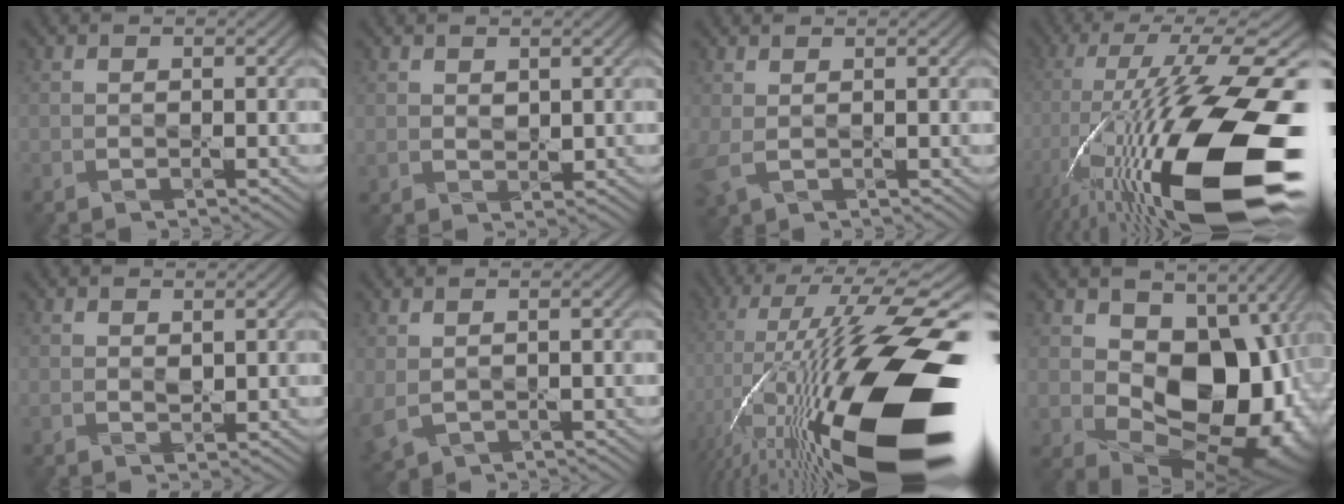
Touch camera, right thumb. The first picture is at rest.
{"total": 1.8, "force": [1.1, 1.2, 0.7], "torque": [-0.023, -0.007, 0.026]}
{"total": 3.1, "force": [0.6, 1.7, 2.6], "torque": [-0.078, -0.002, 0.014]}
{"total": 21.1, "force": [-7.4, 6.8, 18.6], "torque": [-0.352, 0.007, -0.133]}
{"total": 1.4, "force": [0.9, 0.7, 0.8], "torque": [-0.020, -0.005, 0.022]}
{"total": 3.3, "force": [0.4, 2.2, 2.4], "torque": [-0.074, -0.009, 0.015]}
{"total": 21.9, "force": [-5.6, 7.6, 19.8], "torque": [-0.360, 0.002, -0.112]}
{"total": 14.7, "force": [0.9, 10.5, 10.1], "torque": [-0.141, -0.029, 0.025]}